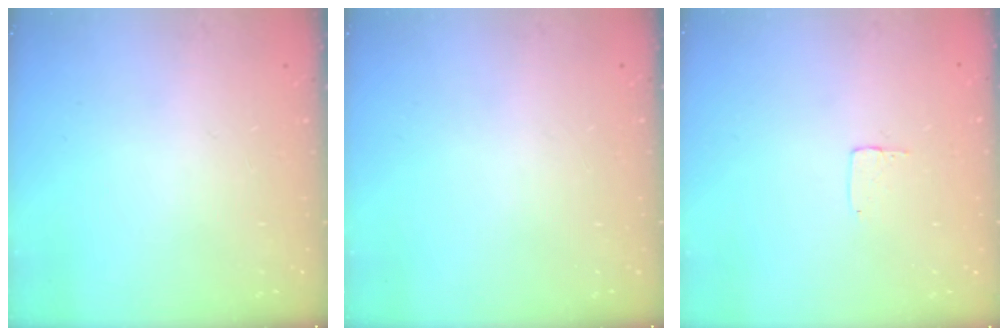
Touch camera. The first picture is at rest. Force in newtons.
{"total": 0.0}
{"total": 3.5, "press": 3.5, "slide": 0.2}